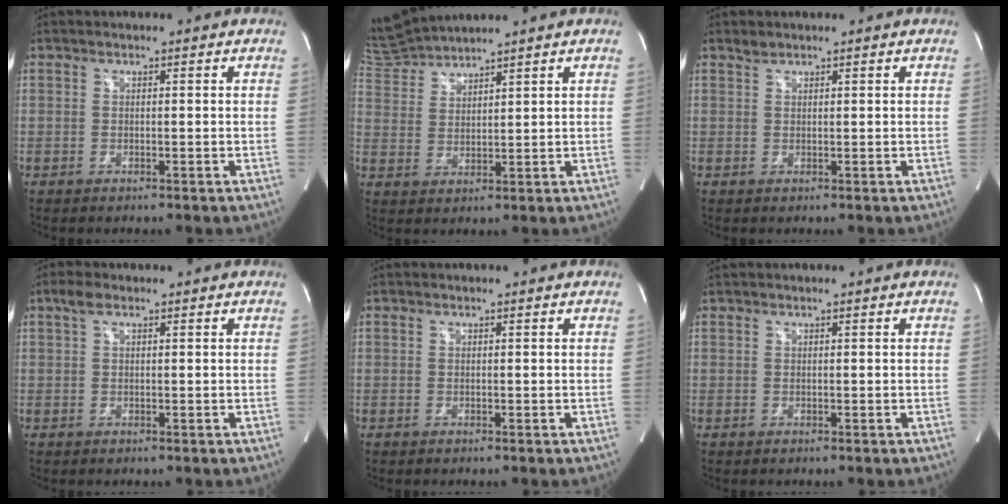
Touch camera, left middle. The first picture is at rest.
{"total": 6.4, "force": [6.3, -0.9, 0.3], "torque": [-0.025, 0.006, 0.136]}
{"total": 0.9, "force": [0.9, 0.2, 0.1], "torque": [-0.006, 0.001, 0.019]}
{"total": 1.9, "force": [1.1, 0.7, 1.3], "torque": [-0.032, 0.018, 0.025]}
{"total": 0.0}
{"total": 0.0}